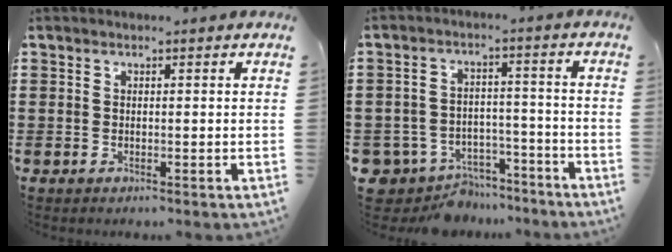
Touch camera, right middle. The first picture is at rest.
{"total": 6.4, "force": [-5.8, 2.7, 0.6], "torque": [-0.025, 0.019, -0.116]}